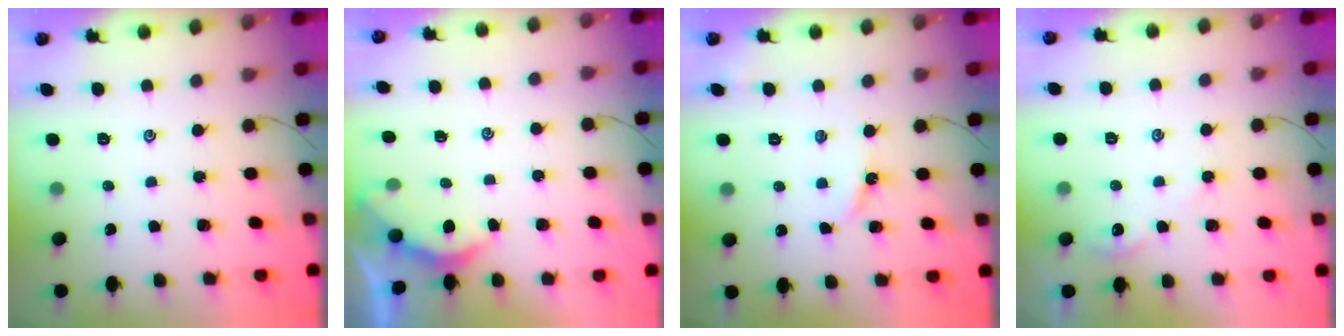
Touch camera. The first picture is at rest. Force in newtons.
{"total": 2.6, "press": 2.5, "slide": 0.2}
{"total": 4.0, "press": 4.0, "slide": 0.1}
{"total": 1.6, "press": 1.5, "slide": 0.3}